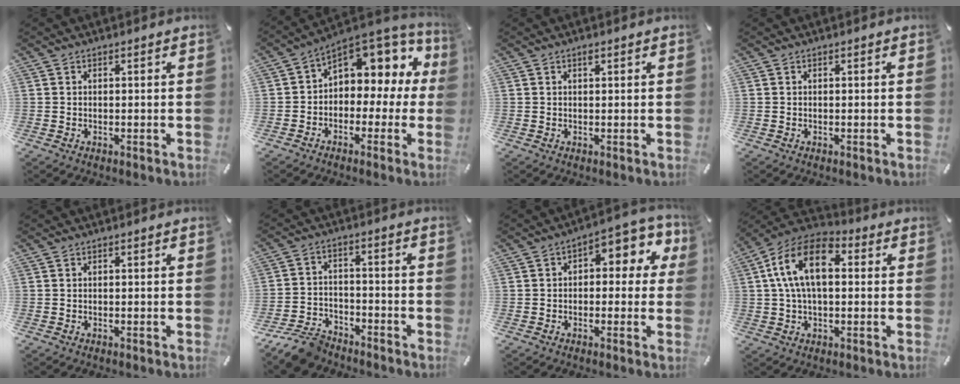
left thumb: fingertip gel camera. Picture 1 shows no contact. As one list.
[{"total": 7.1, "force": [3.2, 5.6, 3.1], "torque": [-0.044, -0.036, 0.060]}, {"total": 0.7, "force": [0.4, 0.3, 0.5], "torque": [-0.011, 0.002, 0.007]}, {"total": 0.0}, {"total": 0.0}, {"total": 9.0, "force": [-7.6, 3.7, 3.1], "torque": [-0.060, 0.039, -0.144]}, {"total": 6.9, "force": [1.6, 4.0, 5.4], "torque": [-0.064, -0.014, 0.019]}, {"total": 14.0, "force": [2.5, 8.4, 10.9], "torque": [-0.223, 0.014, 0.044]}]